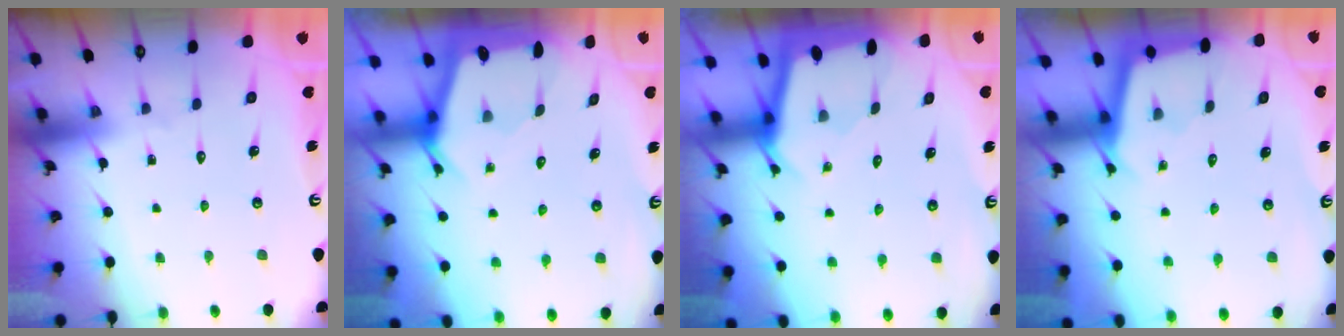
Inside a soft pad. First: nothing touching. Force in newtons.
{"total": 2.5, "press": 2.5, "slide": 0.2}
{"total": 1.4, "press": 1.4, "slide": 0.1}
{"total": 2.4, "press": 2.4, "slide": 0.1}